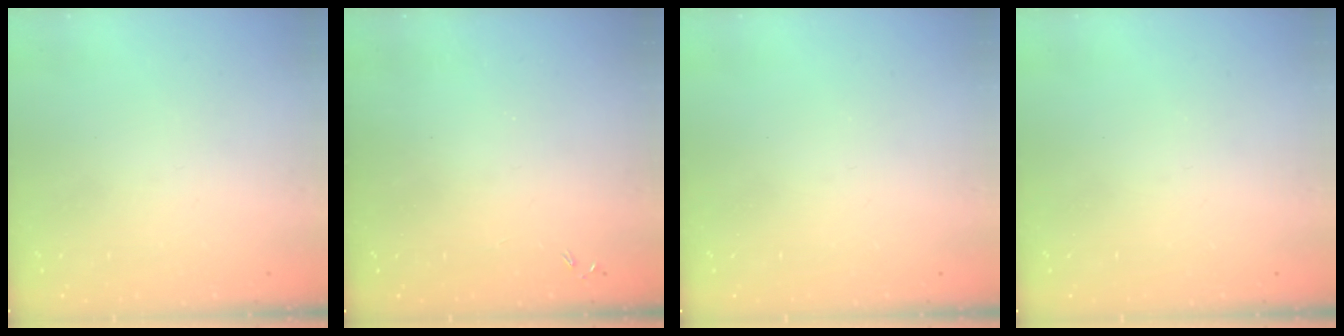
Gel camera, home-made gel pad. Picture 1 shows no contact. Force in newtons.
{"total": 0.0}
{"total": 0.0}
{"total": 0.0}